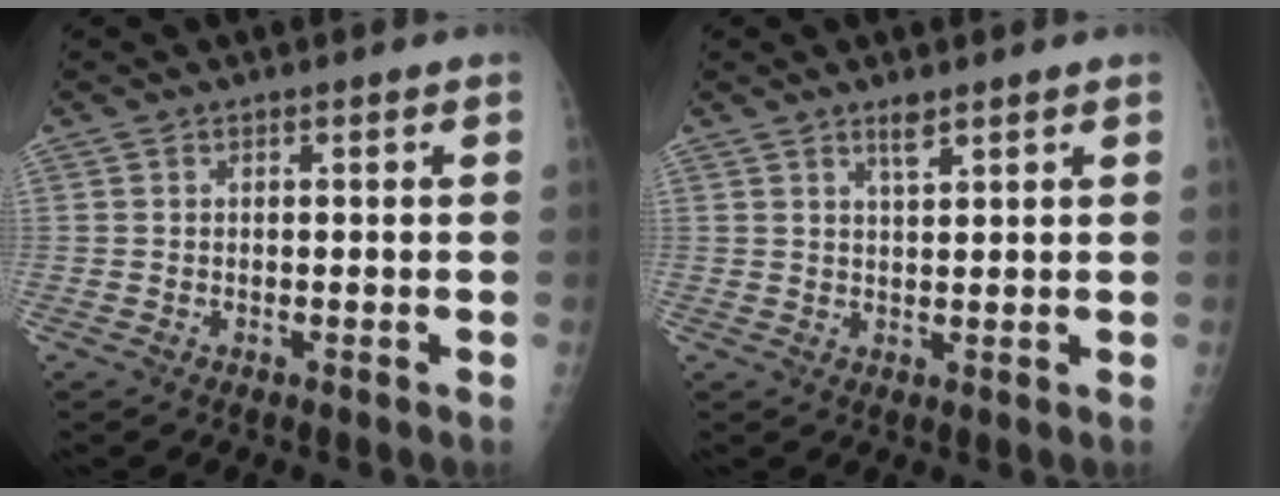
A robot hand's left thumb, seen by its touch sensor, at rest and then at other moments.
{"total": 2.5, "force": [1.9, 0.5, 1.6], "torque": [-0.028, -0.011, 0.034]}